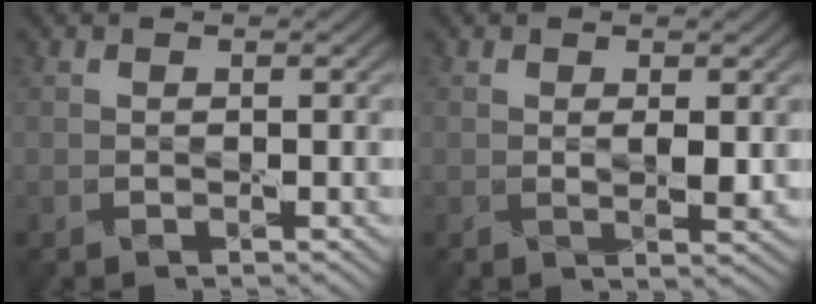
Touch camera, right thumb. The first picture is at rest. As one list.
[{"total": 1.7, "force": [0.3, 0.7, 1.6], "torque": [-0.031, -0.007, 0.008]}]